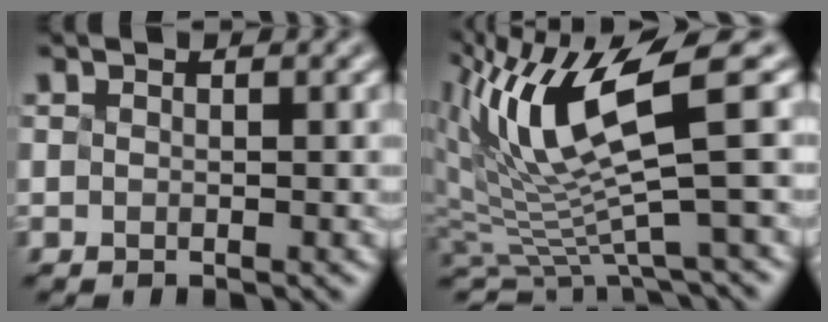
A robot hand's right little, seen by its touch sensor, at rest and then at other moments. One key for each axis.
{"total": 8.0, "fx": 3.2, "fy": 1.7, "fz": 7.2, "tx": -0.159, "ty": -0.018, "tz": 0.095}